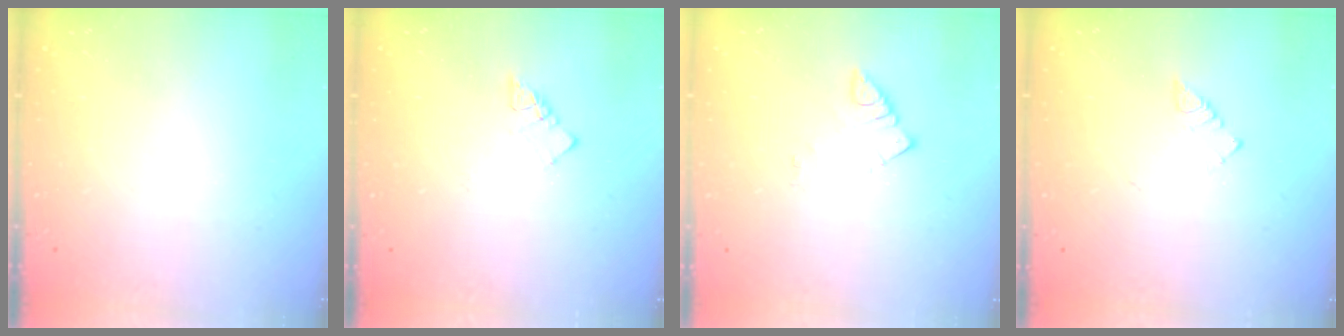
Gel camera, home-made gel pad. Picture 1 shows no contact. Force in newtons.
{"total": 3.6, "press": 3.6, "slide": 0.3}
{"total": 2.8, "press": 2.7, "slide": 0.3}
{"total": 2.7, "press": 2.7, "slide": 0.4}